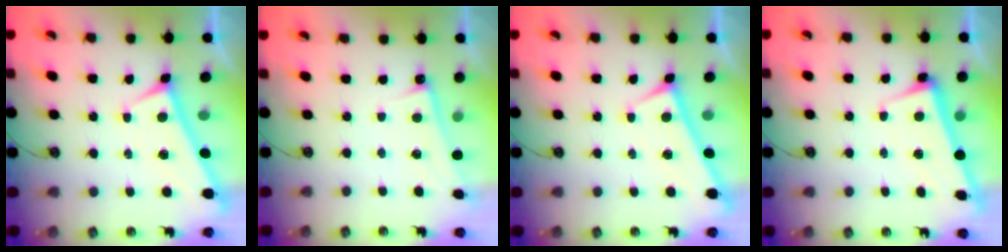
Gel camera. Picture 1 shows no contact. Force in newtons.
{"total": 1.8, "press": 1.8, "slide": 0.3}
{"total": 0.0}
{"total": 2.7, "press": 2.7, "slide": 0.6}